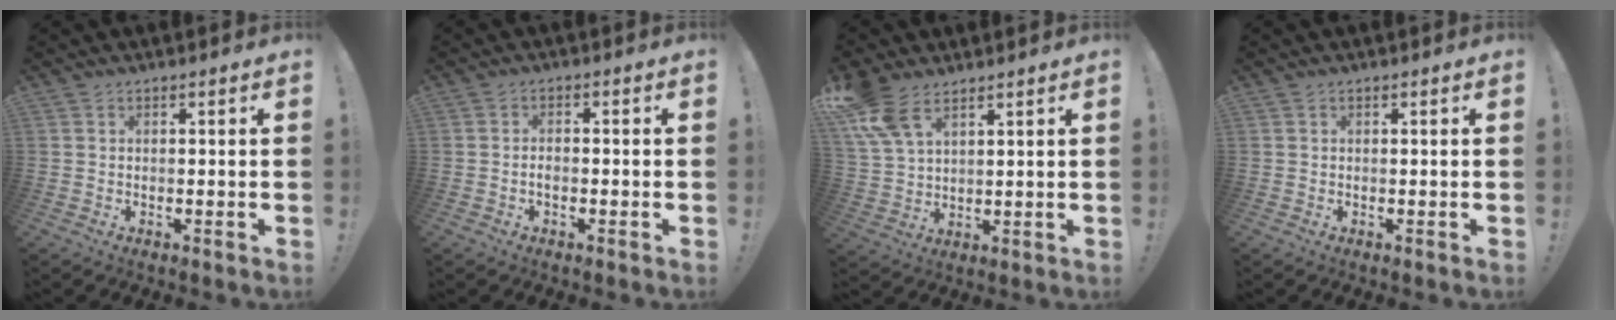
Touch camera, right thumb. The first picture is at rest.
{"total": 1.6, "force": [-0.7, 0.7, 1.2], "torque": [-0.020, 0.005, -0.013]}
{"total": 10.6, "force": [7.0, 5.5, 5.8], "torque": [-0.121, -0.028, 0.139]}
{"total": 0.0}